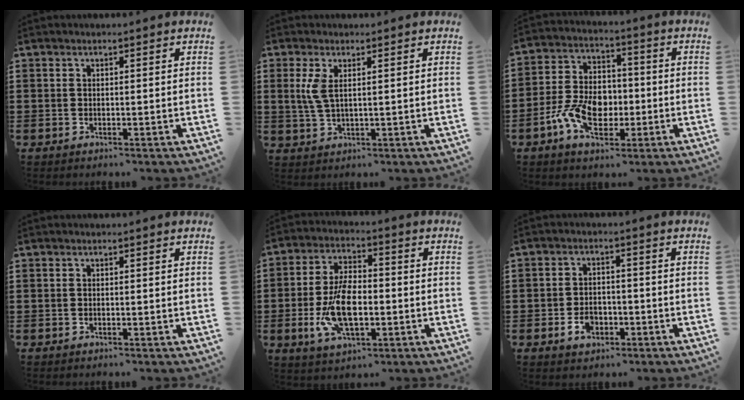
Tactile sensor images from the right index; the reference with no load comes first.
{"total": 3.6, "force": [1.1, 1.3, 3.1], "torque": [-0.081, 0.001, 0.013]}
{"total": 9.5, "force": [-2.5, 6.7, 6.2], "torque": [-0.138, 0.010, -0.048]}
{"total": 0.0}
{"total": 10.0, "force": [-2.0, 4.9, 8.4], "torque": [-0.185, -0.001, -0.037]}
{"total": 3.5, "force": [-1.6, 2.5, 1.8], "torque": [-0.037, 0.003, -0.032]}